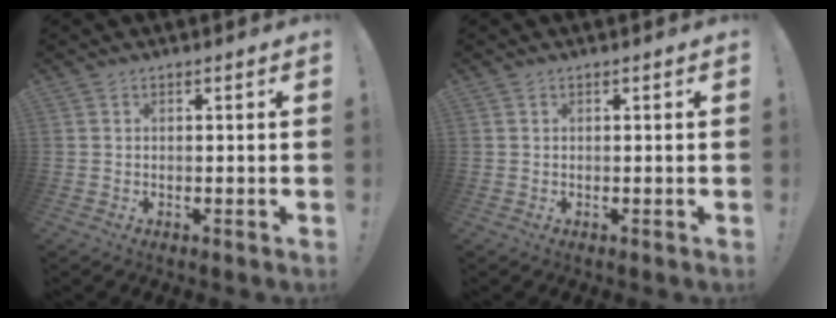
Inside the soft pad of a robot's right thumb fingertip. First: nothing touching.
{"total": 0.0}